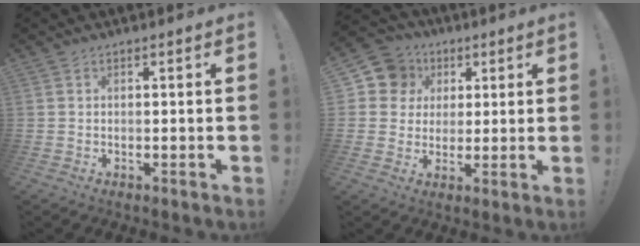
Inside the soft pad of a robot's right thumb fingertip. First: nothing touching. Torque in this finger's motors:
{"motor_torque": [-0.01, 0.14, 0.08, -0.14, -0.02]}